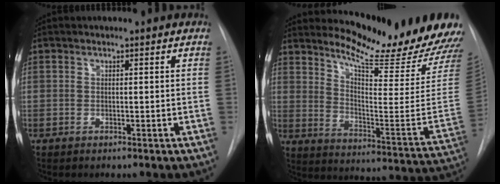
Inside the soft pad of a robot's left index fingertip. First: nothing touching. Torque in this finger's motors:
{"motor_torque": [-0.32, -0.83, 0.21, 0.01]}